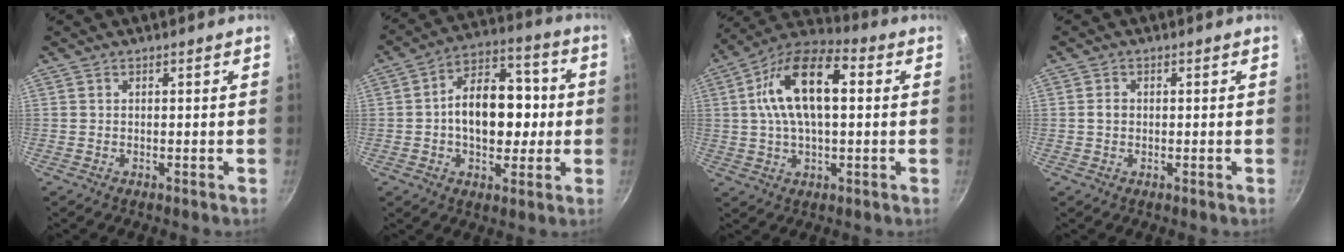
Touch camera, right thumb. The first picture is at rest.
{"total": 15.5, "force": [-0.3, 9.7, 12.0], "torque": [-0.151, 0.031, -0.010]}
{"total": 16.8, "force": [2.9, 8.2, 14.3], "torque": [-0.256, 0.028, 0.043]}
{"total": 1.6, "force": [0.0, 1.3, 1.0], "torque": [-0.016, 0.004, -0.001]}